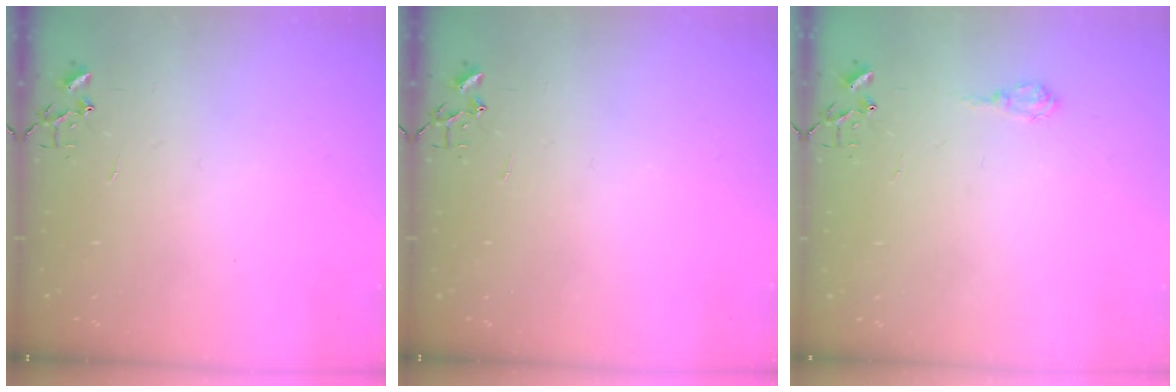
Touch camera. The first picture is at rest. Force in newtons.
{"total": 0.0}
{"total": 6.8, "press": 6.7, "slide": 0.8}